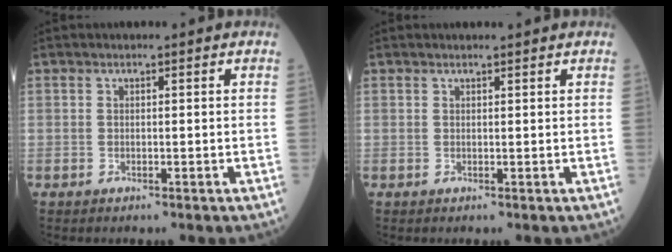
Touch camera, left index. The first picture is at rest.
{"total": 1.4, "force": [1.3, 0.0, 0.4], "torque": [-0.007, 0.006, 0.019]}